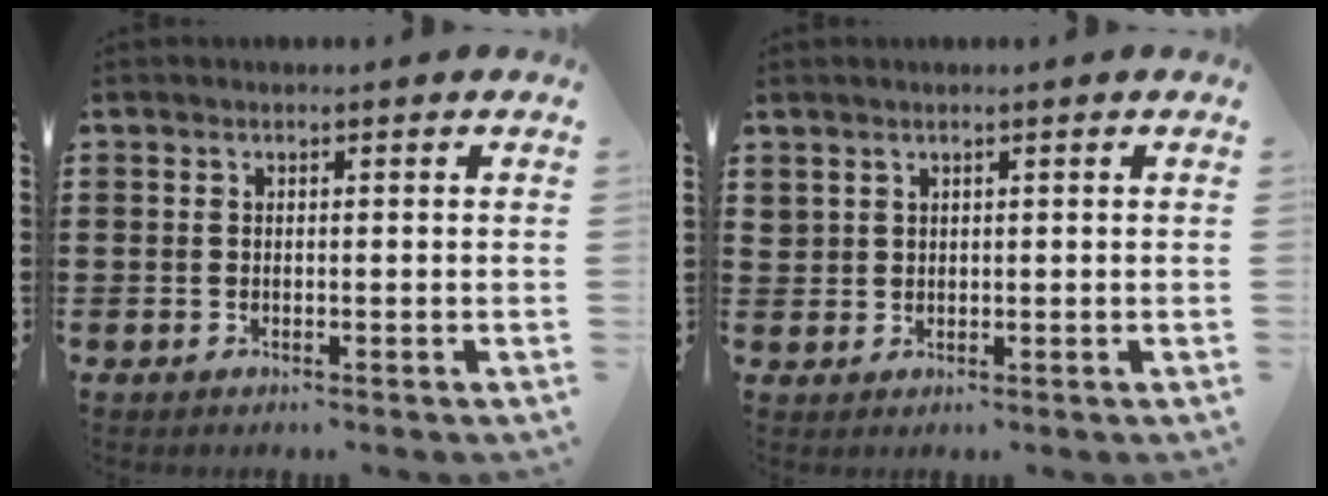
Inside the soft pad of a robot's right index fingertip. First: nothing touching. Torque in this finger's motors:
{"motor_torque": [1.04, 1.09, -0.03, 0.01]}